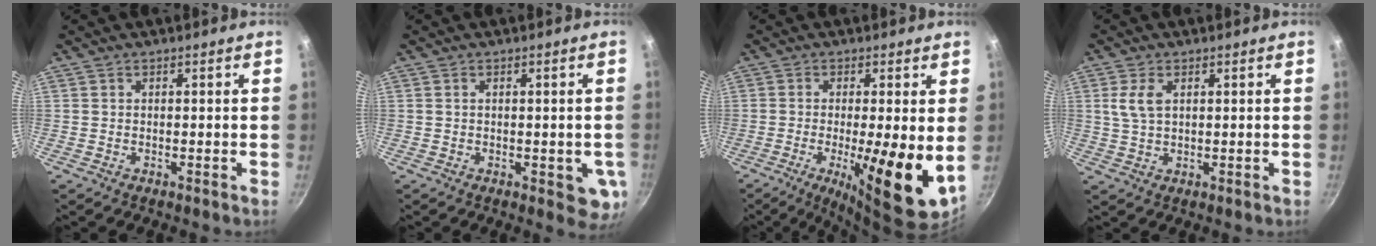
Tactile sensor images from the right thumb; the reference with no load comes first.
{"total": 6.3, "force": [-0.8, 2.8, 5.5], "torque": [-0.041, 0.000, -0.006]}
{"total": 13.5, "force": [-1.8, 2.8, 13.0], "torque": [-0.202, -0.017, -0.027]}
{"total": 4.4, "force": [1.4, 2.4, 3.4], "torque": [-0.069, -0.001, 0.027]}